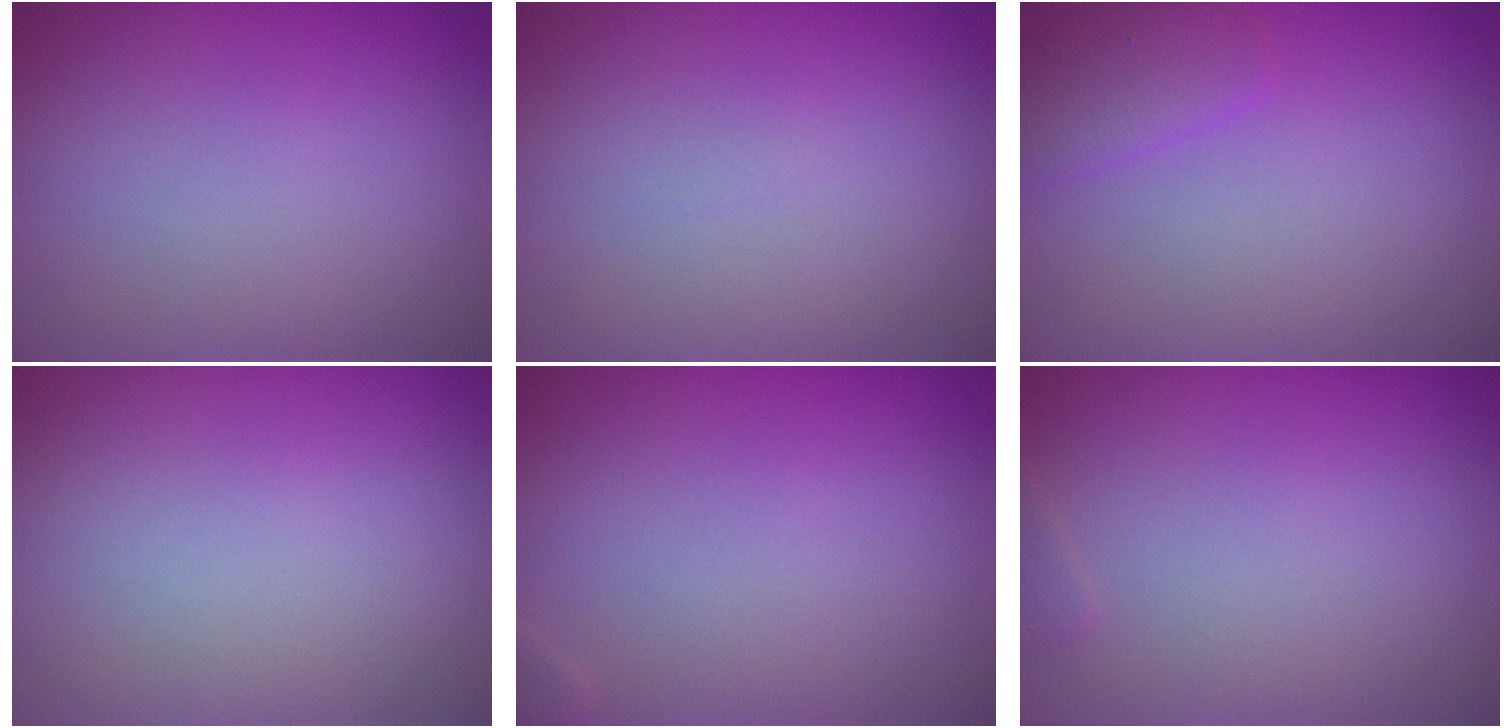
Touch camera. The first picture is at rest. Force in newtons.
{"total": 0.0}
{"total": 1.8, "press": 1.8, "slide": 0.1}
{"total": 0.0}
{"total": 0.6, "press": 0.6, "slide": 0.0}
{"total": 0.6, "press": 0.6, "slide": 0.1}